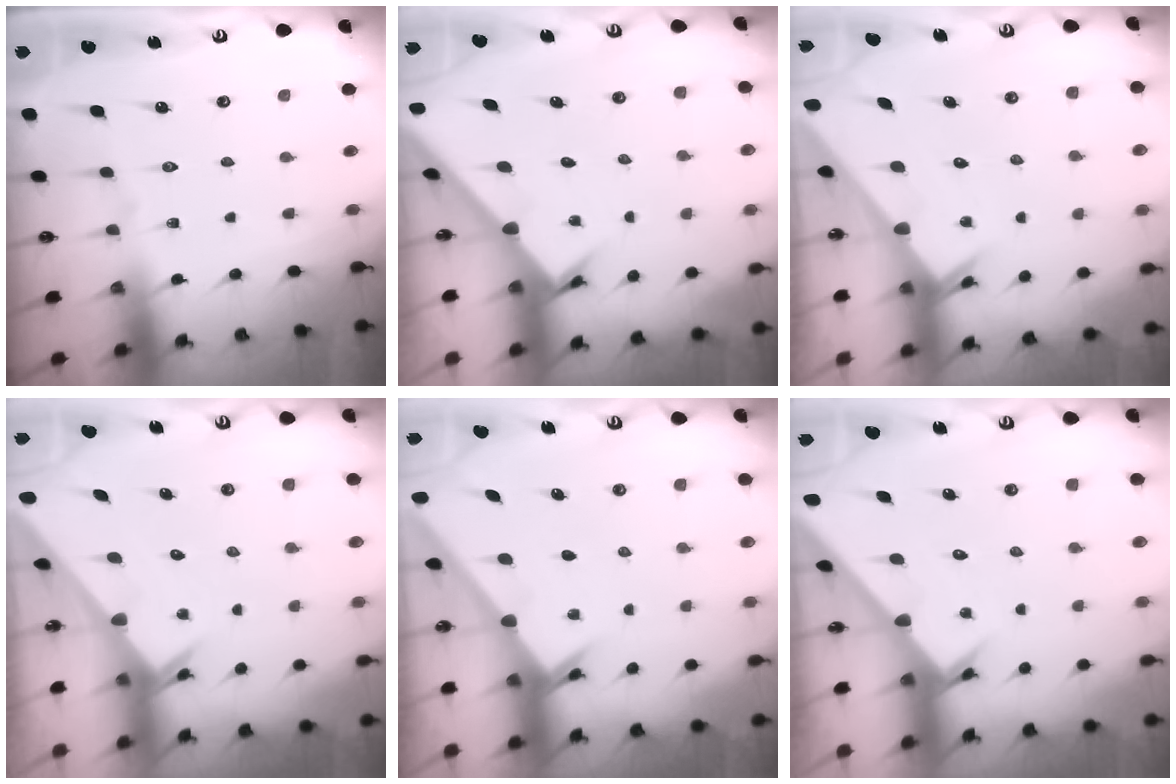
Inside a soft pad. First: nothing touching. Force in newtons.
{"total": 1.9, "press": 1.9, "slide": 0.1}
{"total": 2.0, "press": 2.0, "slide": 0.1}
{"total": 3.3, "press": 3.2, "slide": 0.3}
{"total": 2.4, "press": 2.3, "slide": 0.2}
{"total": 2.9, "press": 2.9, "slide": 0.1}